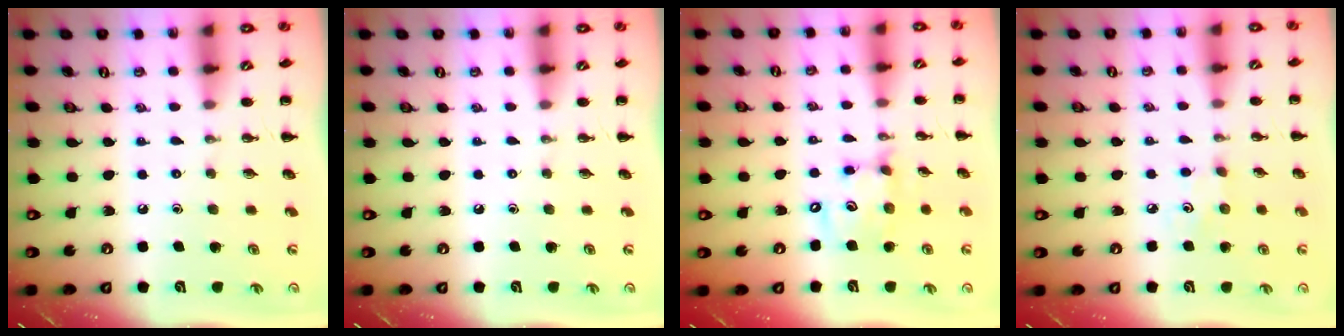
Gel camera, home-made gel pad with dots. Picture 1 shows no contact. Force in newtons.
{"total": 0.0}
{"total": 12.9, "press": 12.6, "slide": 2.8}
{"total": 2.6, "press": 2.5, "slide": 0.8}